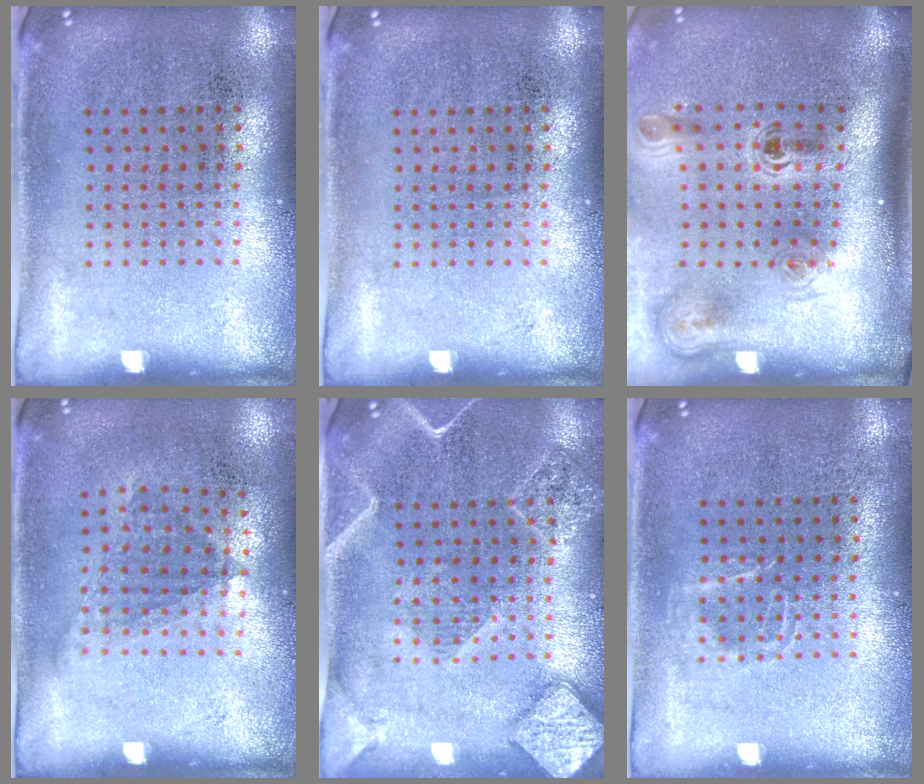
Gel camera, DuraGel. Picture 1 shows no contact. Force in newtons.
{"total": 0.0}
{"total": 2.3, "press": 1.5, "slide": 1.7}
{"total": 1.1, "press": 0.8, "slide": 0.7}
{"total": 2.4, "press": 2.2, "slide": 0.9}
{"total": 1.1, "press": 1.0, "slide": 0.3}